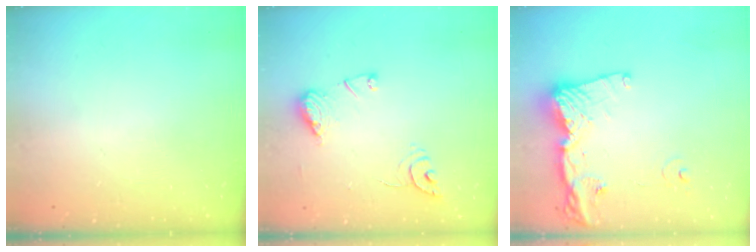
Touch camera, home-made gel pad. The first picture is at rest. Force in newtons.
{"total": 10.8, "press": 10.8, "slide": 0.5}
{"total": 16.5, "press": 16.4, "slide": 2.1}